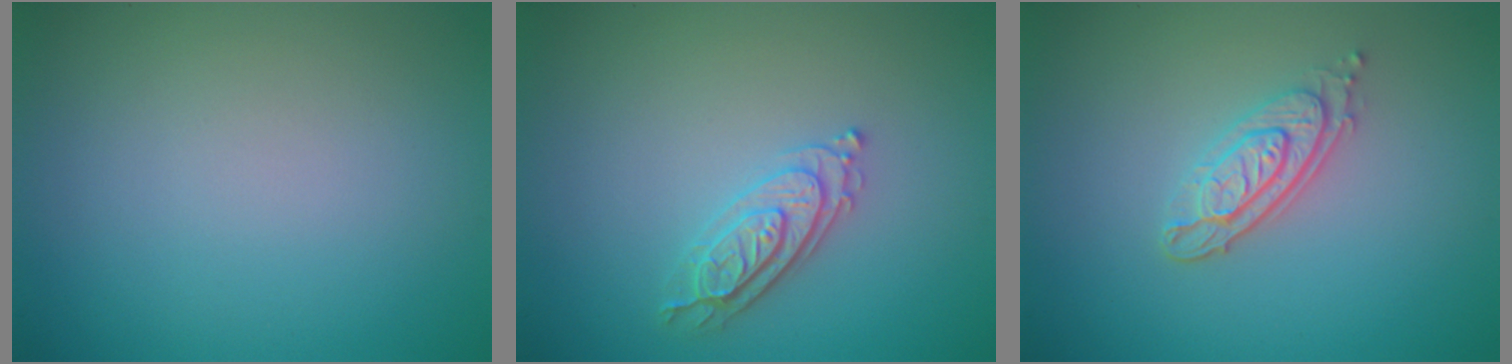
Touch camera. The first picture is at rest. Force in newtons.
{"total": 2.4, "press": 2.3, "slide": 0.7}
{"total": 3.1, "press": 2.6, "slide": 1.7}